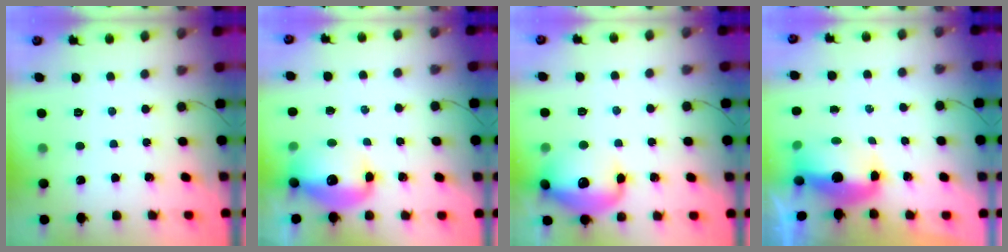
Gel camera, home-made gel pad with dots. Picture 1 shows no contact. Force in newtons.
{"total": 12.2, "press": 11.9, "slide": 3.0}
{"total": 15.3, "press": 15.1, "slide": 2.7}
{"total": 8.6, "press": 8.5, "slide": 1.0}